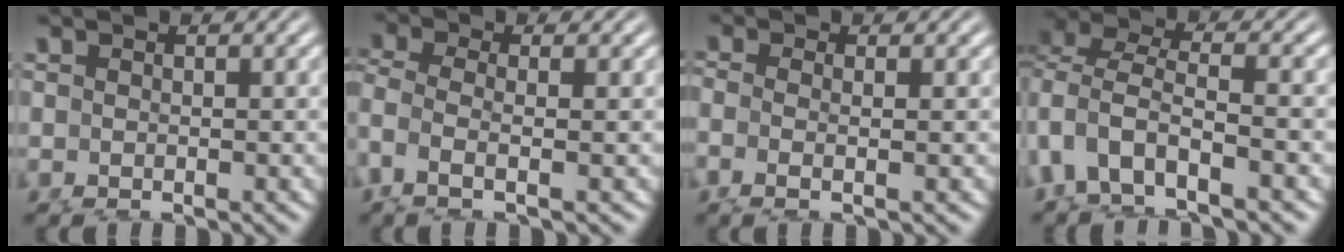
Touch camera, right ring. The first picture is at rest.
{"total": 3.6, "force": [0.6, 2.4, 2.5], "torque": [-0.091, -0.024, 0.027]}
{"total": 2.8, "force": [-0.2, 1.7, 2.2], "torque": [-0.076, -0.019, 0.007]}
{"total": 6.0, "force": [-0.7, 4.8, 3.6], "torque": [-0.102, -0.021, -0.006]}